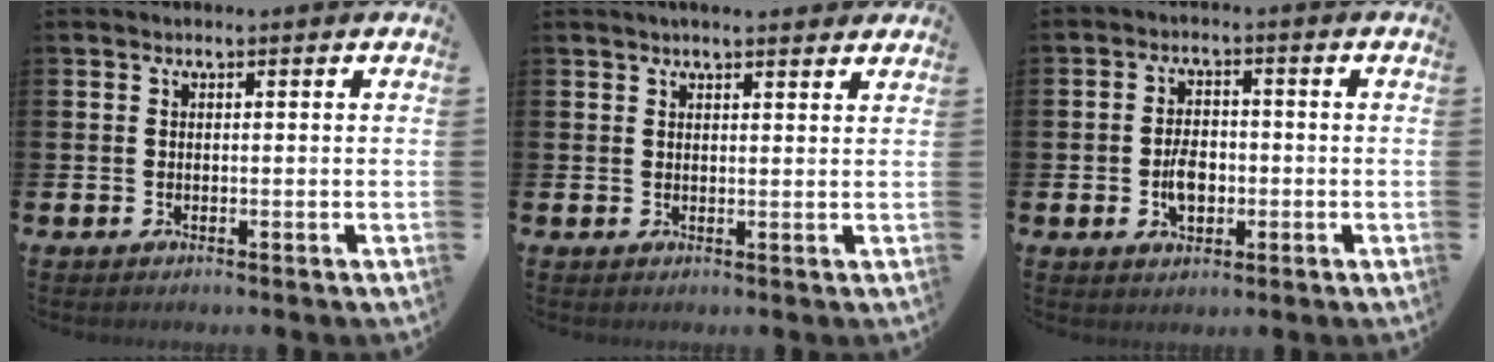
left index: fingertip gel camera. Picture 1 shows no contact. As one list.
[{"total": 2.4, "force": [2.3, 0.2, 0.8], "torque": [-0.011, -0.009, 0.039]}, {"total": 4.2, "force": [-0.8, 2.7, 3.2], "torque": [-0.046, 0.001, -0.017]}]